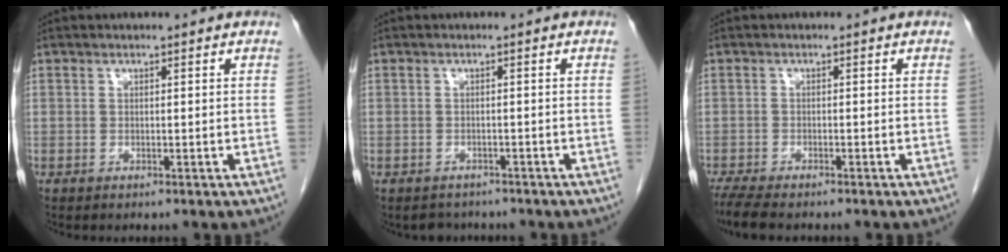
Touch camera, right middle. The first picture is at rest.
{"total": 3.2, "force": [-2.7, 1.6, -0.1], "torque": [-0.003, 0.002, -0.039]}
{"total": 5.8, "force": [-4.8, 1.1, 3.0], "torque": [-0.056, -0.015, -0.079]}